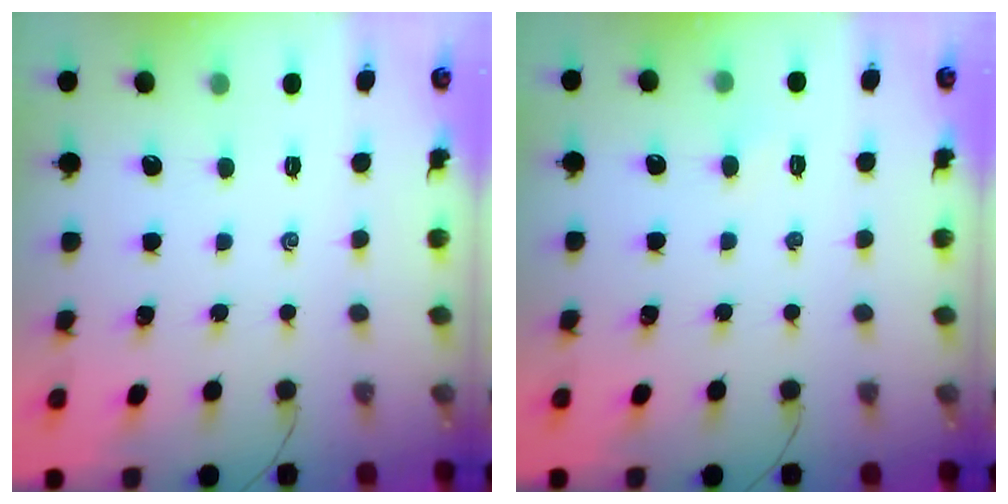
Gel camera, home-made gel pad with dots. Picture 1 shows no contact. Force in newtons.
{"total": 1.5, "press": 1.4, "slide": 0.6}